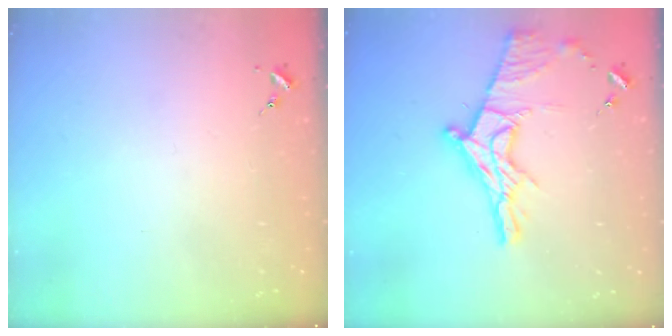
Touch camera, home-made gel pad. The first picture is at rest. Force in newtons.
{"total": 18.9, "press": 18.9, "slide": 1.3}